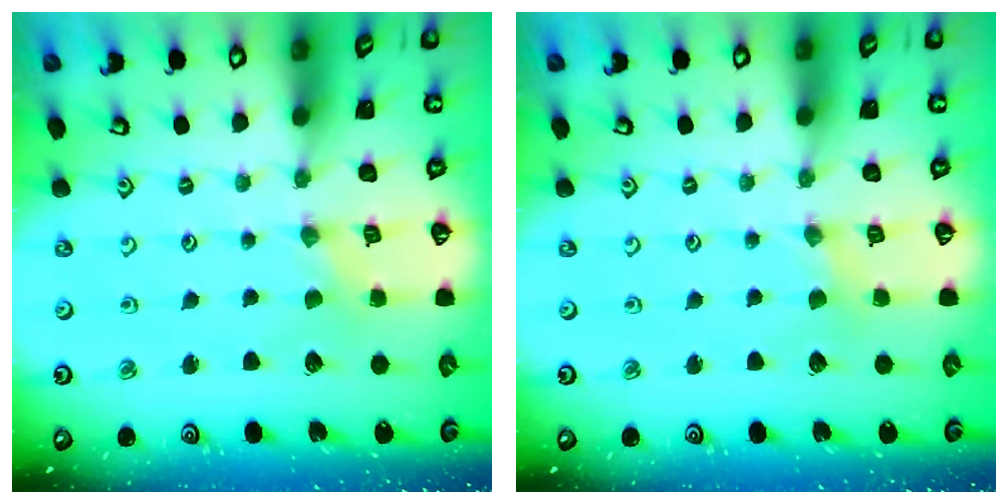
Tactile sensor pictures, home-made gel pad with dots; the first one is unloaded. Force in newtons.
{"total": 2.4, "press": 2.3, "slide": 0.5}